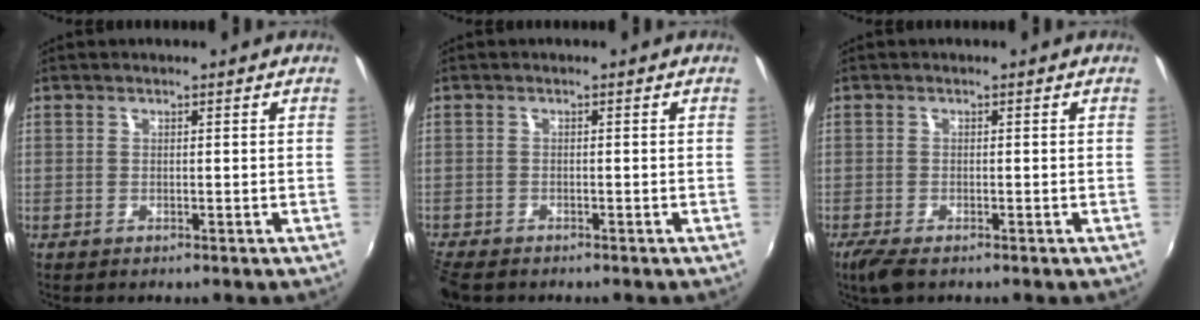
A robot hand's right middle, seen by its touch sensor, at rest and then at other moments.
{"total": 4.3, "force": [-3.7, 1.5, 1.6], "torque": [-0.048, -0.022, -0.072]}
{"total": 3.5, "force": [-2.4, 1.0, 2.3], "torque": [-0.053, -0.015, -0.045]}